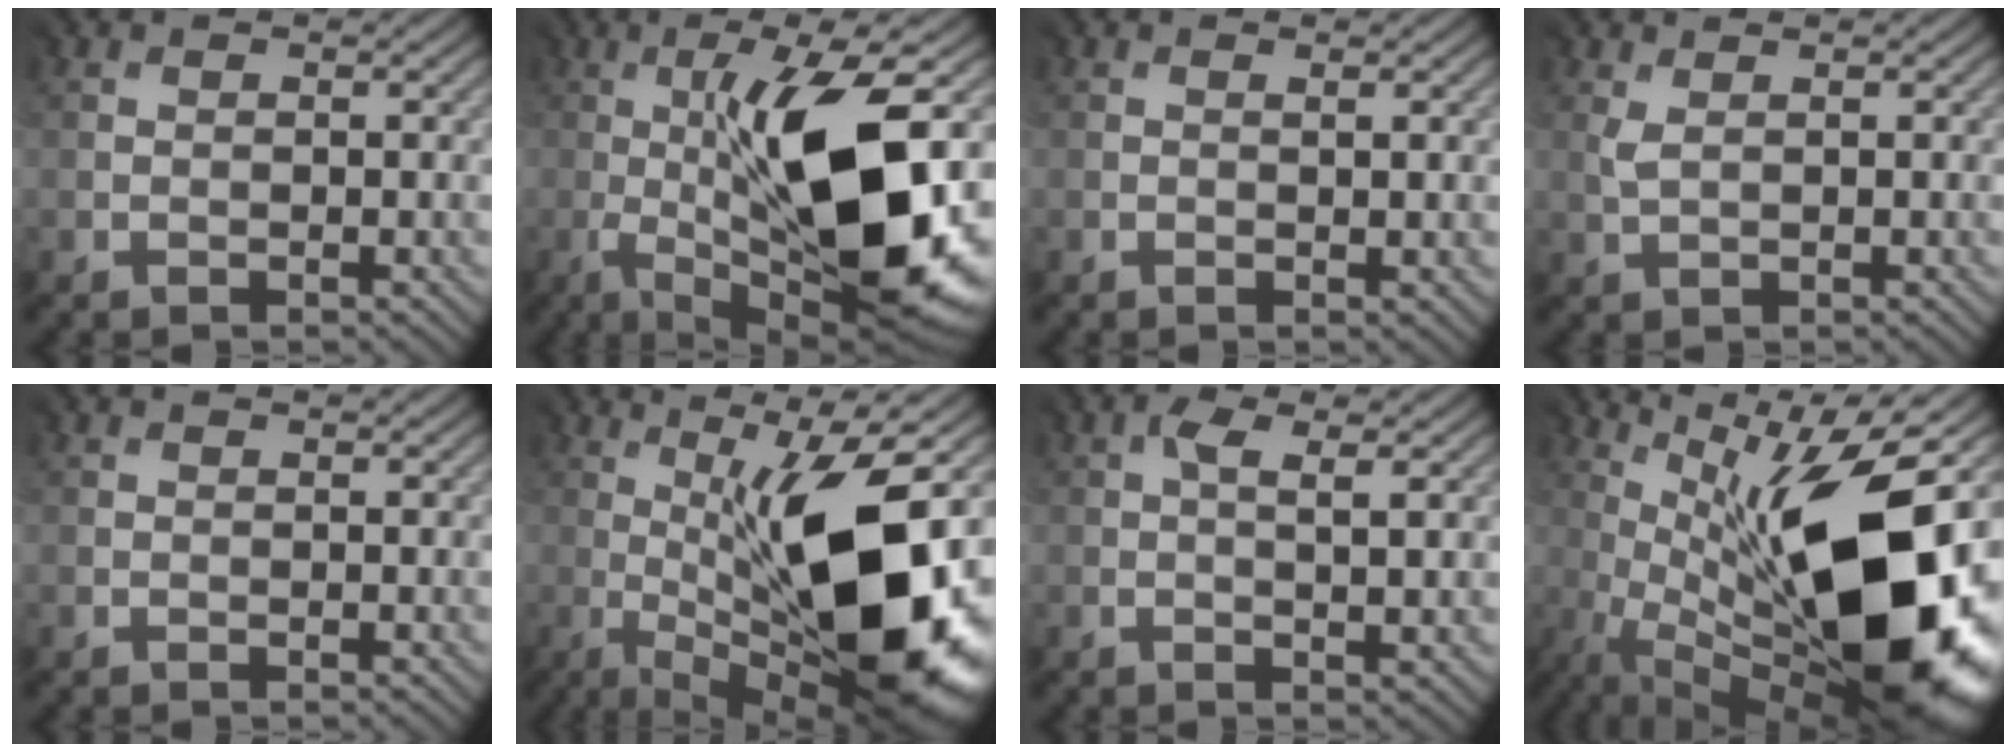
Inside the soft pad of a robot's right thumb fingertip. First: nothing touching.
{"total": 15.0, "force": [-1.7, 4.6, 14.2], "torque": [-0.233, 0.012, -0.034]}
{"total": 0.7, "force": [0.3, -0.3, 0.6], "torque": [-0.015, -0.002, 0.003]}
{"total": 1.4, "force": [1.1, 0.2, 0.8], "torque": [-0.033, 0.002, 0.024]}
{"total": 0.0}
{"total": 17.3, "force": [-1.2, 5.3, 16.4], "torque": [-0.232, 0.013, -0.026]}
{"total": 3.3, "force": [1.0, 0.9, 3.0], "torque": [-0.061, -0.001, 0.014]}
{"total": 18.1, "force": [-0.3, 7.0, 16.6], "torque": [-0.243, 0.006, -0.010]}